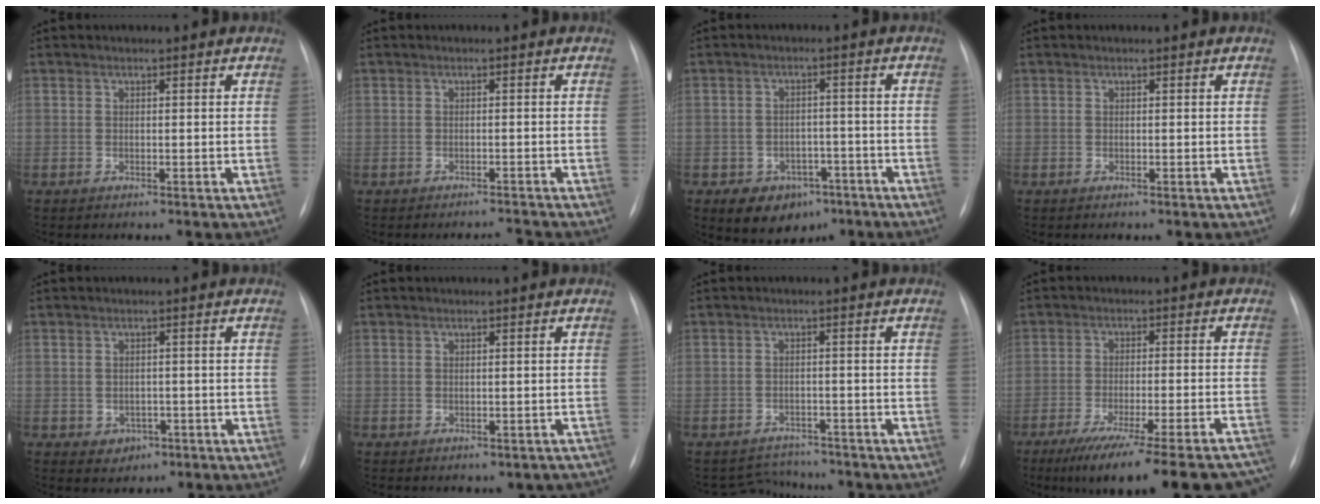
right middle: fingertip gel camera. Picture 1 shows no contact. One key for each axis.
{"total": 1.6, "fx": -1.5, "fy": -0.5, "fz": -0.2, "tx": 0.003, "ty": -0.006, "tz": -0.017}
{"total": 7.2, "fx": -4.2, "fy": 5.2, "fz": 2.9, "tx": -0.041, "ty": 0.012, "tz": -0.052}
{"total": 0.0}
{"total": 2.6, "fx": -1.0, "fy": 2.2, "fz": 1.0, "tx": -0.009, "ty": 0.005, "tz": -0.004}
{"total": 2.5, "fx": -1.7, "fy": 1.7, "fz": 0.8, "tx": -0.004, "ty": 0.012, "tz": -0.011}
{"total": 4.2, "fx": -3.9, "fy": 1.2, "fz": -0.9, "tx": 0.010, "ty": 0.015, "tz": -0.056}
{"total": 23.3, "fx": -19.7, "fy": 2.5, "fz": 12.3, "tx": -0.115, "ty": -0.018, "tz": -0.261}